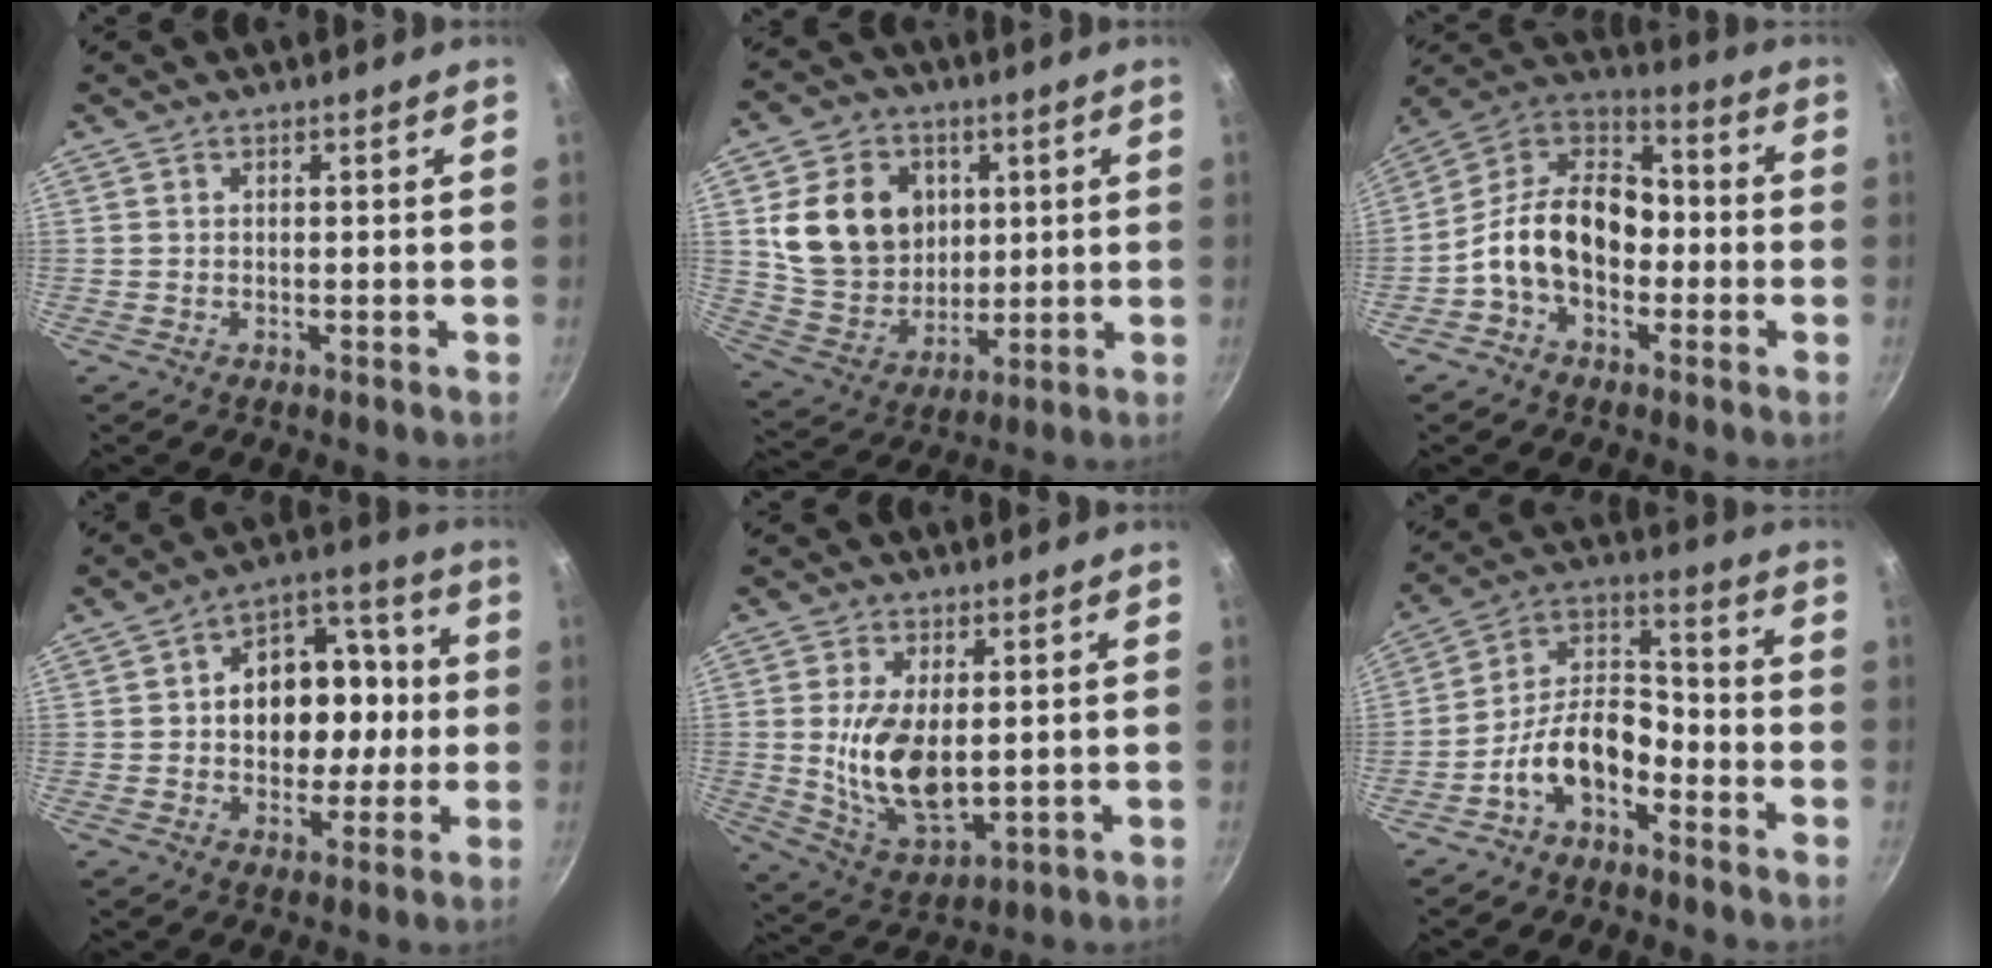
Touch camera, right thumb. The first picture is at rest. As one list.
[{"total": 16.9, "force": [3.7, 13.8, 9.0], "torque": [-0.132, -0.013, 0.077]}, {"total": 16.2, "force": [-2.9, 11.2, 11.3], "torque": [-0.158, 0.052, -0.074]}, {"total": 15.8, "force": [0.1, 11.7, 10.6], "torque": [-0.112, 0.030, -0.006]}, {"total": 12.4, "force": [0.8, 6.6, 10.4], "torque": [-0.188, -0.018, 0.029]}, {"total": 11.7, "force": [-6.1, 6.5, 7.6], "torque": [-0.115, 0.074, -0.127]}]